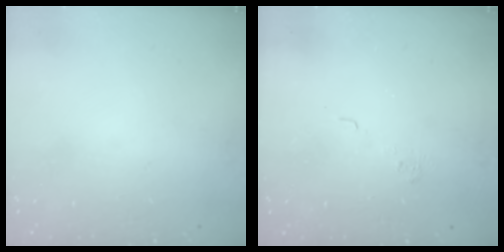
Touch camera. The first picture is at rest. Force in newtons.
{"total": 4.3, "press": 4.3, "slide": 0.9}